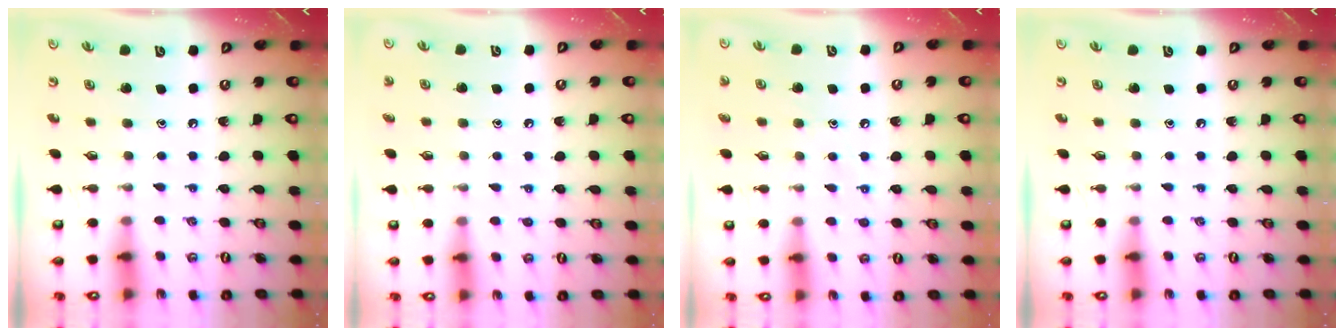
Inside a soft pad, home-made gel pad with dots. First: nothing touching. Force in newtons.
{"total": 3.4, "press": 3.4, "slide": 0.3}
{"total": 6.7, "press": 6.7, "slide": 0.4}
{"total": 0.0}